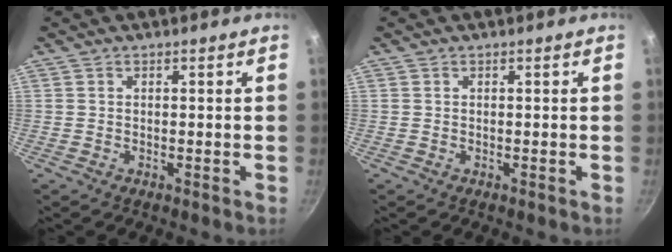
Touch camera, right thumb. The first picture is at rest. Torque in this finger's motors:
{"motor_torque": [0.00, 0.00, 0.00, 0.00, 0.00]}